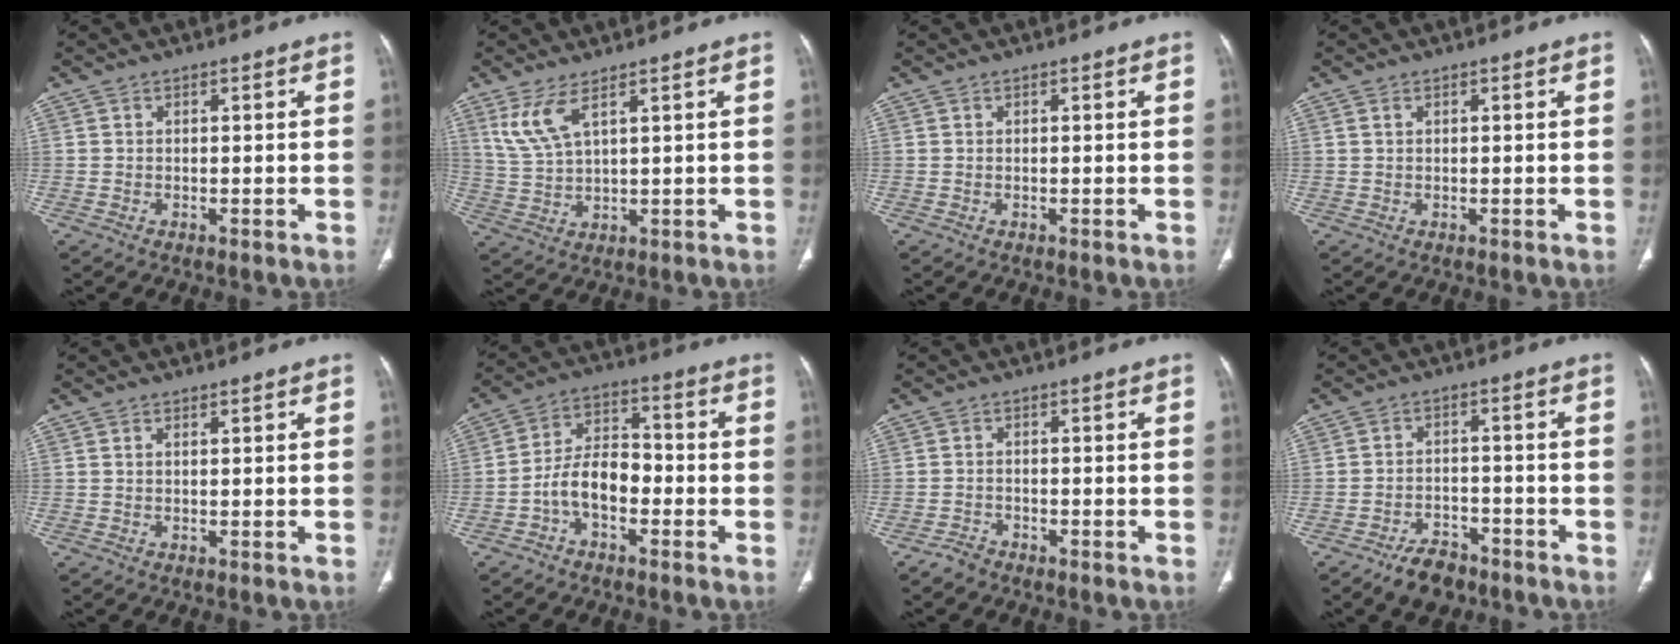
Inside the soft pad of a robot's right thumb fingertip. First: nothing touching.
{"total": 6.3, "force": [3.7, 1.7, 4.9], "torque": [-0.112, -0.018, 0.089]}
{"total": 0.0}
{"total": 0.6, "force": [0.3, 0.3, 0.4], "torque": [-0.012, 0.004, 0.007]}
{"total": 0.6, "force": [0.4, 0.2, 0.4], "torque": [-0.012, 0.002, 0.008]}
{"total": 8.4, "force": [-3.1, 4.9, 6.1], "torque": [-0.100, 0.041, -0.064]}
{"total": 2.0, "force": [-1.8, 0.9, 0.3], "torque": [-0.014, 0.007, -0.033]}
{"total": 6.4, "force": [-4.8, 3.4, 2.6], "torque": [-0.033, 0.027, -0.078]}